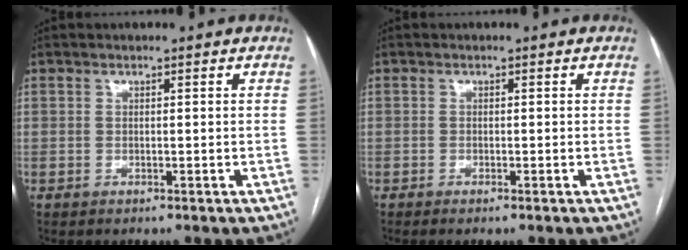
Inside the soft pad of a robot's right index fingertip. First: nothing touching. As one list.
[{"total": 0.9, "force": [-0.6, -0.1, 0.6], "torque": [-0.012, -0.001, -0.011]}]